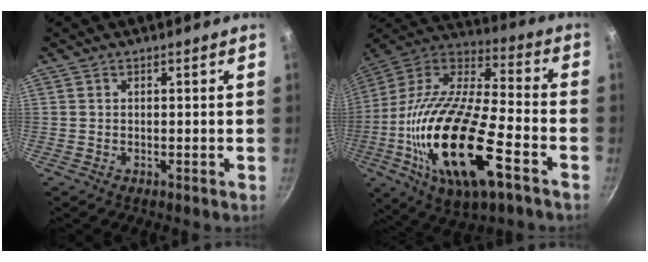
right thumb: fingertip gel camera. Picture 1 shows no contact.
{"total": 28.7, "force": [-9.7, 11.1, 24.6], "torque": [-0.456, 0.021, -0.185]}